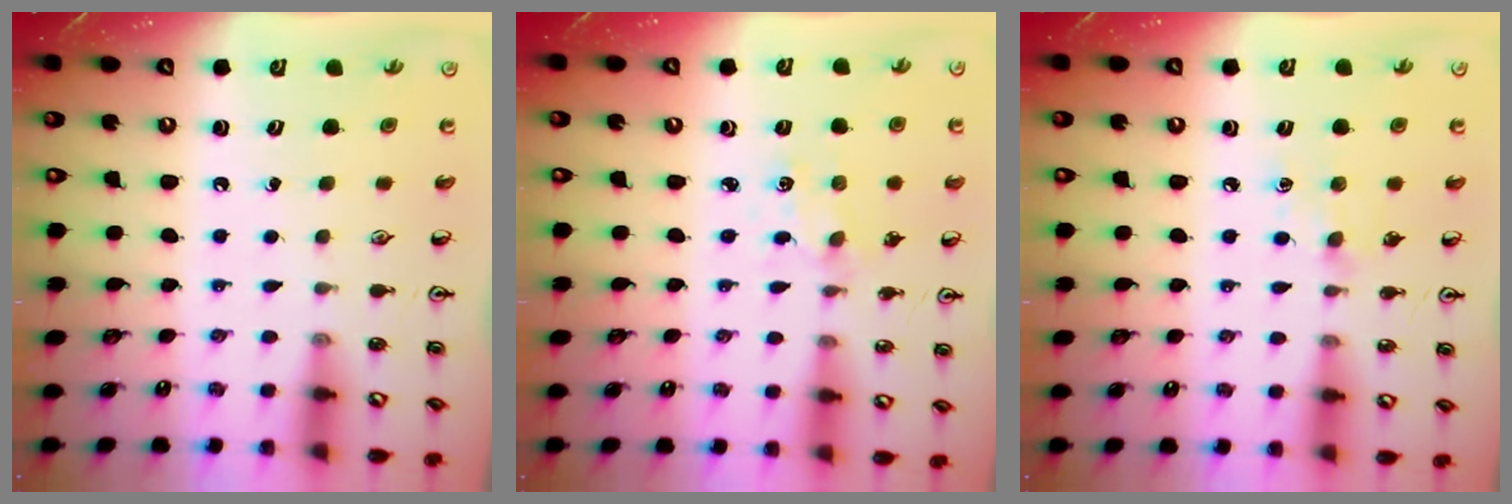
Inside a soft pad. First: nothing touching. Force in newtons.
{"total": 1.0, "press": 1.0, "slide": 0.2}
{"total": 6.3, "press": 6.2, "slide": 0.9}